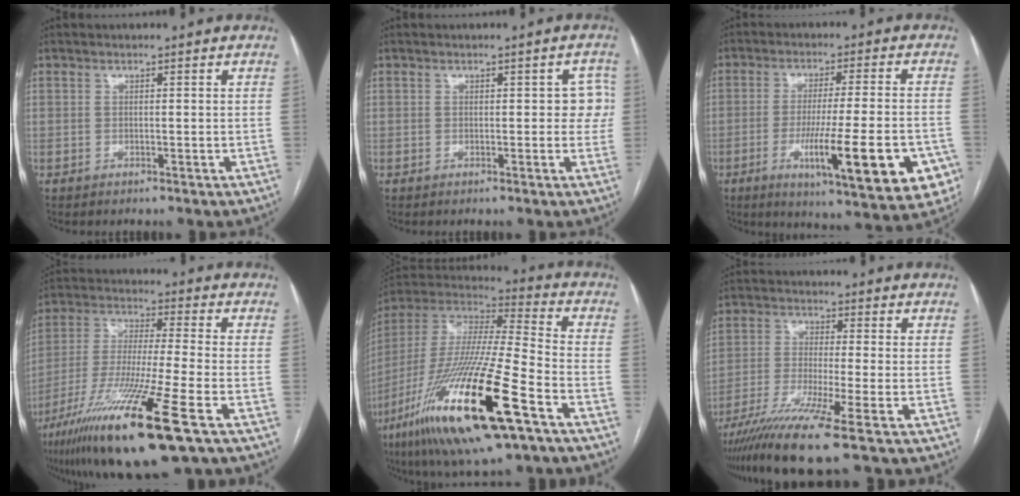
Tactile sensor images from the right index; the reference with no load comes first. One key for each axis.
{"total": 3.1, "fx": 0.3, "fy": 2.0, "fz": 2.4, "tx": -0.008, "ty": 0.019, "tz": -0.001}
{"total": 18.9, "fx": -6.7, "fy": 2.5, "fz": 17.5, "tx": -0.213, "ty": -0.020, "tz": -0.088}
{"total": 19.8, "fx": -10.5, "fy": 0.5, "fz": 16.8, "tx": -0.330, "ty": -0.053, "tz": -0.192}
{"total": 27.1, "fx": -13.4, "fy": 2.9, "fz": 23.4, "tx": -0.475, "ty": -0.071, "tz": -0.249}
{"total": 10.6, "fx": -7.1, "fy": -1.5, "fz": 7.7, "tx": -0.146, "ty": -0.030, "tz": -0.128}